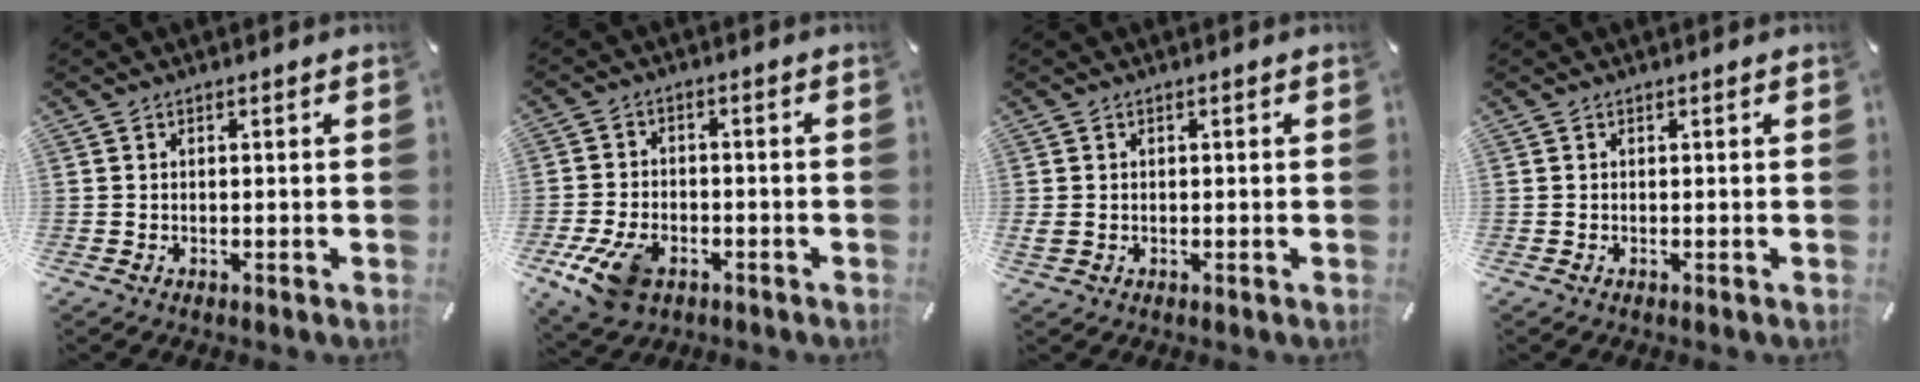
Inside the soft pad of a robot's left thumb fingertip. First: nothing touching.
{"total": 9.8, "force": [-4.6, 6.2, 5.9], "torque": [-0.130, 0.016, -0.082]}
{"total": 1.5, "force": [0.0, 1.1, 1.0], "torque": [-0.019, 0.004, -0.001]}
{"total": 0.0}